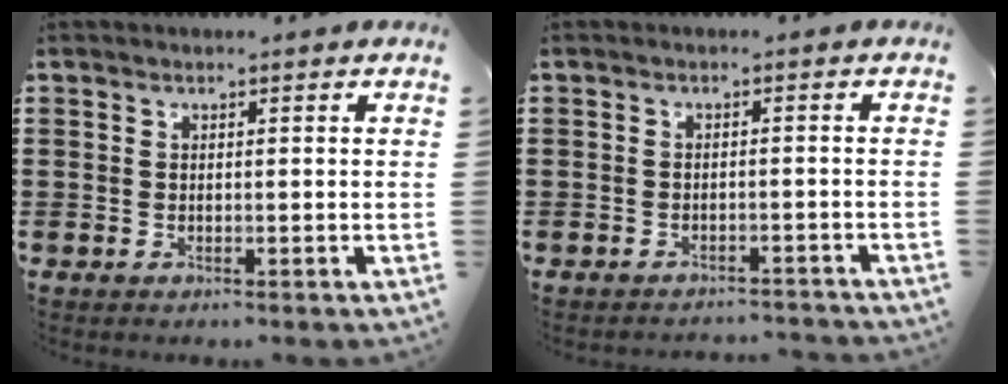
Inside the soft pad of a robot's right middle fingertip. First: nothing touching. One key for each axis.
{"total": 1.7, "fx": -1.7, "fy": -0.1, "fz": 0.0, "tx": -0.005, "ty": -0.001, "tz": -0.036}